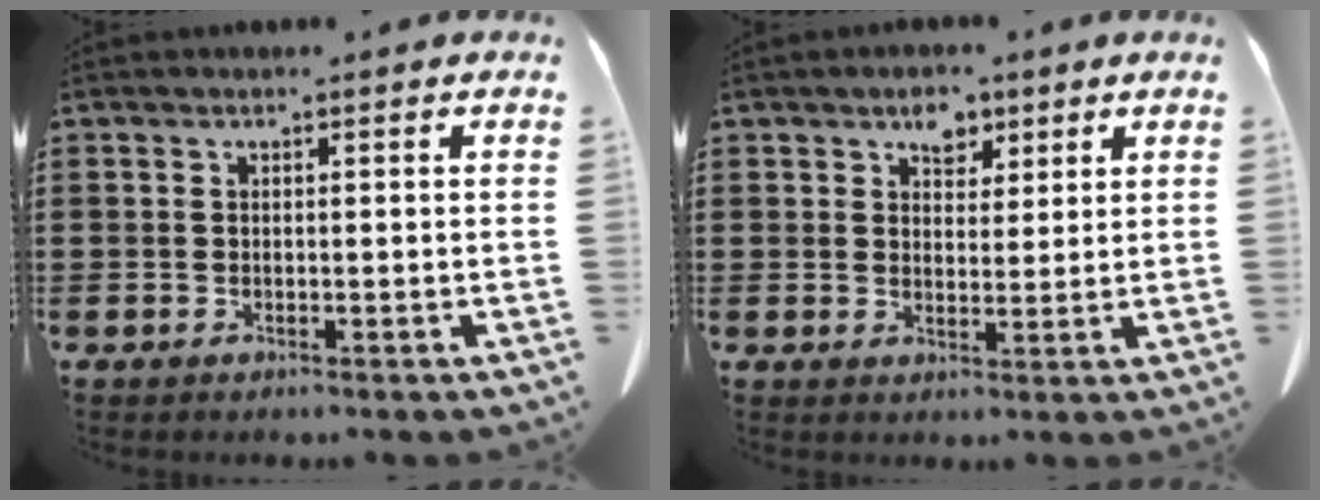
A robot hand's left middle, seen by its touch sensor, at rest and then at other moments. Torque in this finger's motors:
{"motor_torque": [0.49, 0.46, -0.01, 0.01]}